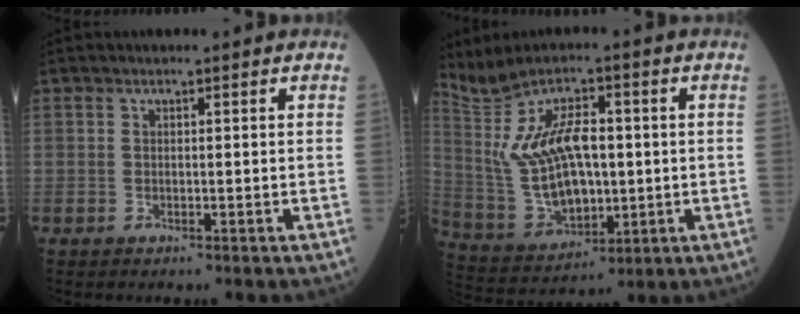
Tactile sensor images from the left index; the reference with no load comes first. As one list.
[{"total": 14.2, "force": [1.9, 6.8, 12.3], "torque": [-0.254, 0.013, 0.055]}]